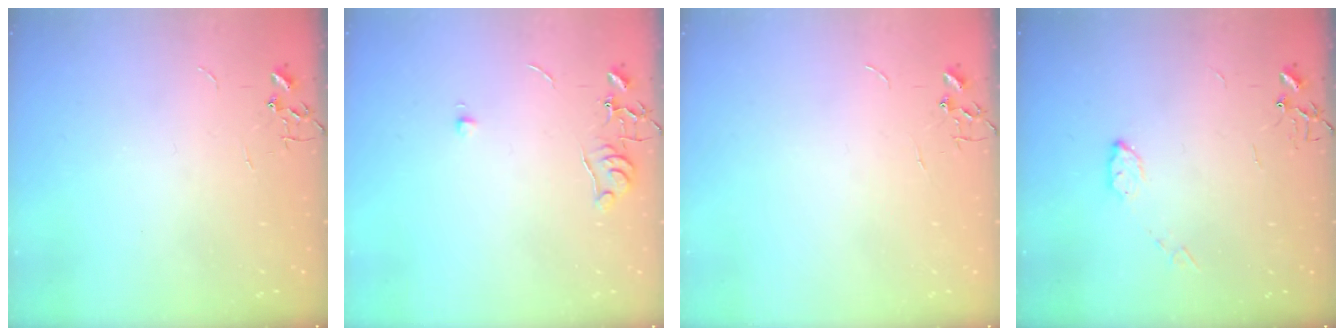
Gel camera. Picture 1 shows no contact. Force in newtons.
{"total": 6.5, "press": 6.5, "slide": 0.7}
{"total": 0.0}
{"total": 4.5, "press": 4.5, "slide": 0.2}